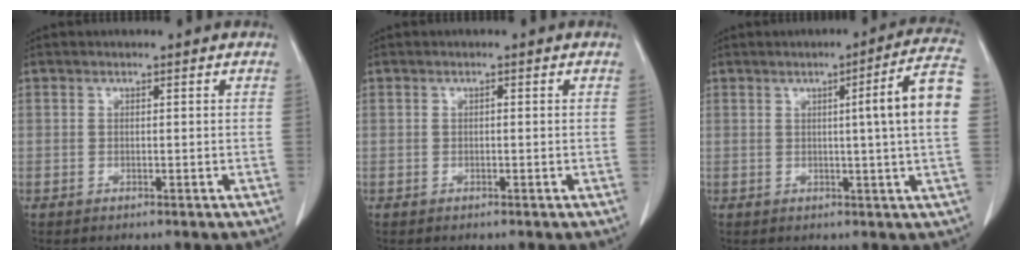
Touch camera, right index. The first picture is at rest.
{"total": 0.0}
{"total": 9.5, "force": [1.5, -1.4, 9.2], "torque": [-0.125, 0.002, 0.018]}